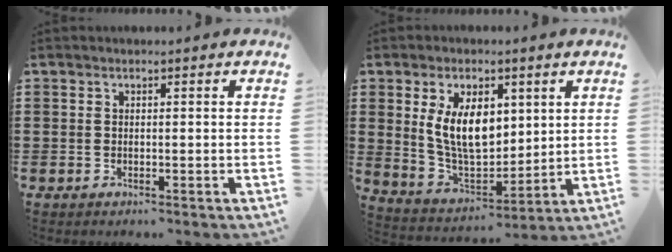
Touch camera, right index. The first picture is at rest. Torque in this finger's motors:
{"motor_torque": [1.60, 0.53, 1.05, 0.21]}